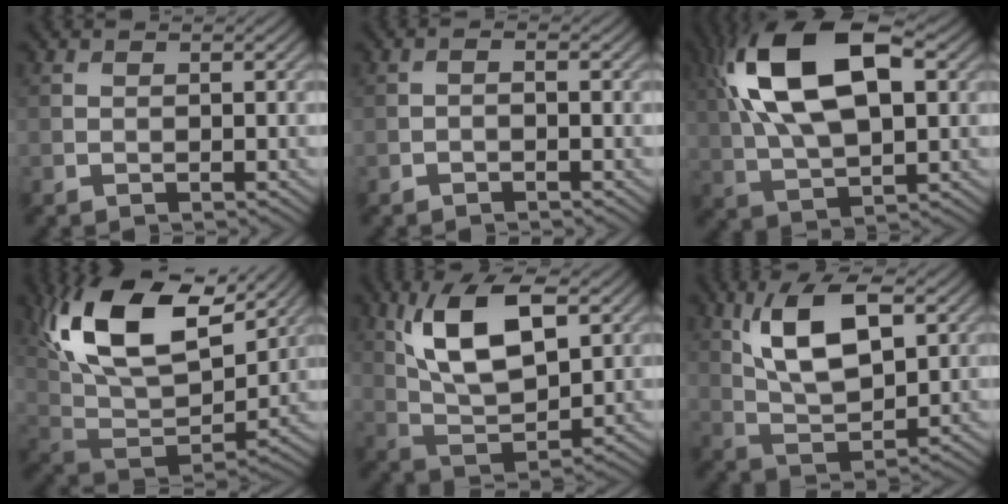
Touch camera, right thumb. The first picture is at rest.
{"total": 0.8, "force": [-0.6, 0.2, 0.5], "torque": [-0.009, 0.000, -0.012]}
{"total": 16.5, "force": [5.0, 8.1, 13.5], "torque": [-0.271, 0.026, 0.081]}
{"total": 17.7, "force": [9.0, 9.2, 12.1], "torque": [-0.270, 0.026, 0.163]}
{"total": 12.1, "force": [4.5, 5.5, 9.8], "torque": [-0.201, 0.005, 0.087]}
{"total": 10.9, "force": [3.9, 4.8, 8.9], "torque": [-0.181, 0.005, 0.076]}